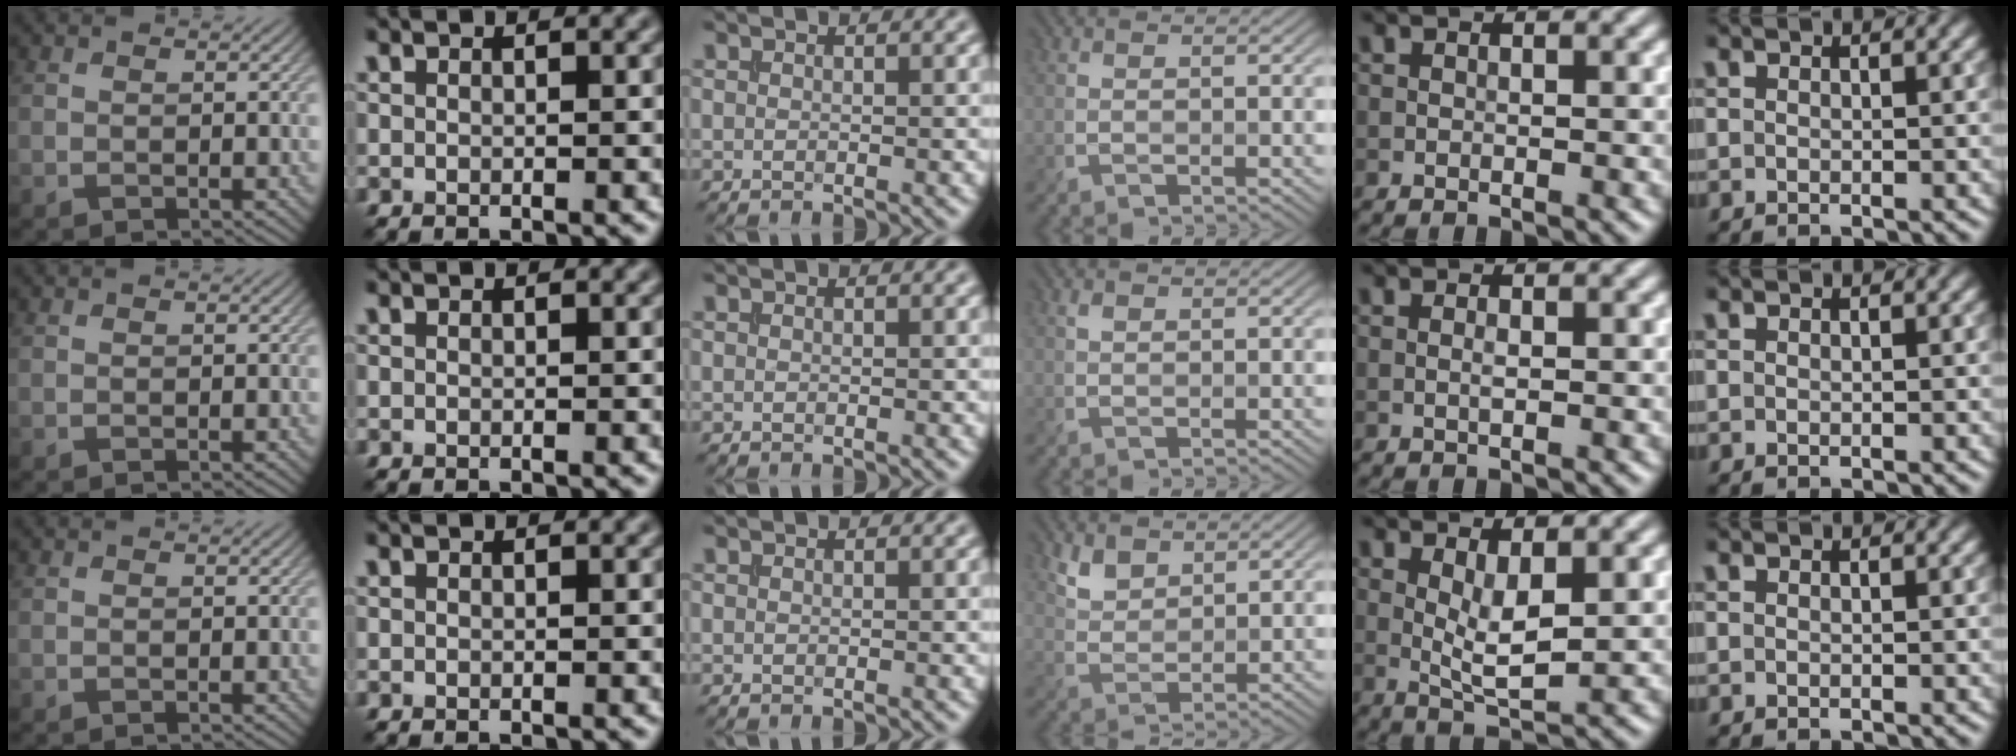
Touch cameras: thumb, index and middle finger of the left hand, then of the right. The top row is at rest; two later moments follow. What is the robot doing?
{"motion": "extract", "object": "file holder"}